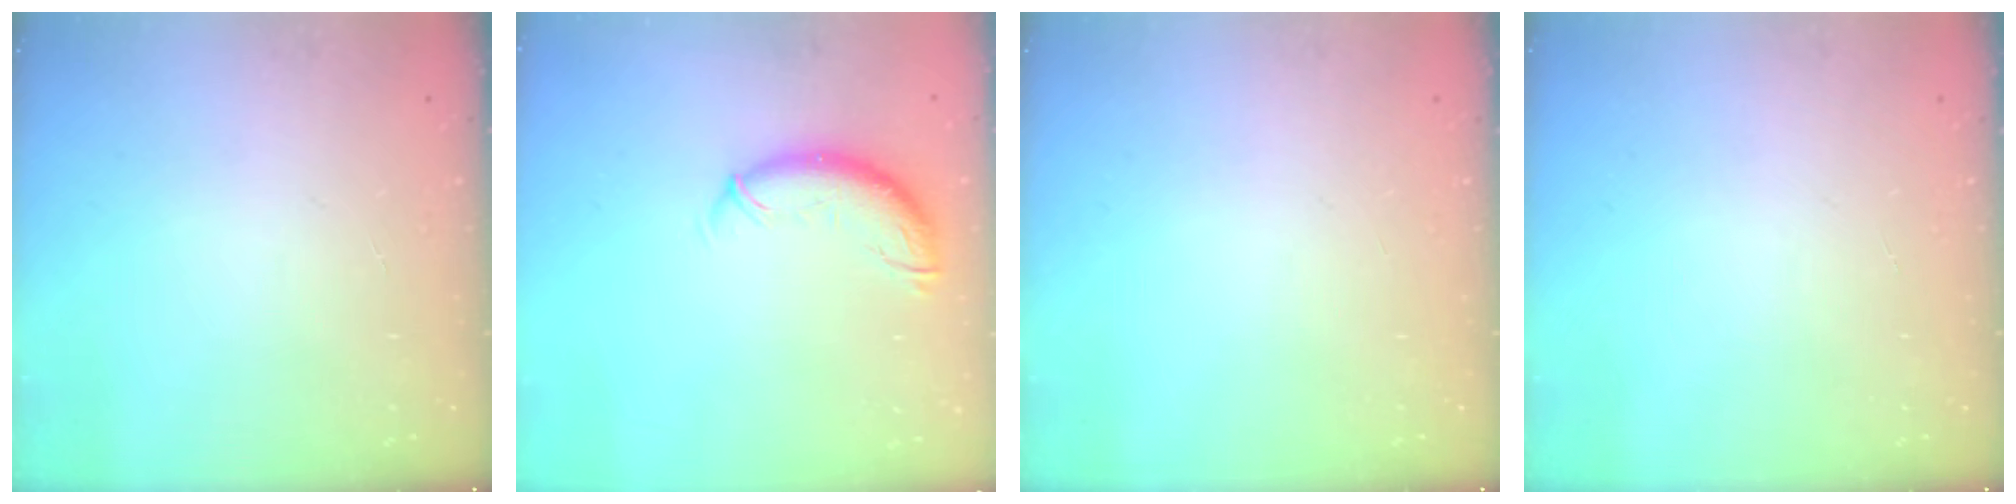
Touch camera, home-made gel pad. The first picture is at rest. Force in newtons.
{"total": 9.7, "press": 9.7, "slide": 0.9}
{"total": 0.0}
{"total": 0.0}